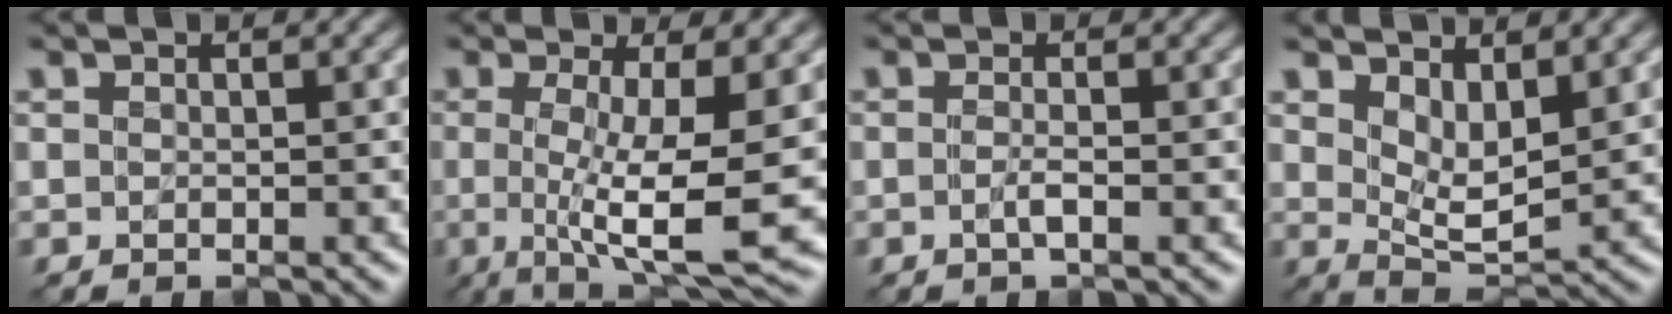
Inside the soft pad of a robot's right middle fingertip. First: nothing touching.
{"total": 7.5, "force": [-1.0, 1.0, 7.4], "torque": [-0.125, -0.014, -0.016]}
{"total": 1.2, "force": [-0.8, 0.0, 0.9], "torque": [-0.018, 0.000, -0.014]}
{"total": 3.1, "force": [1.5, 1.2, 2.5], "torque": [-0.057, -0.013, 0.027]}